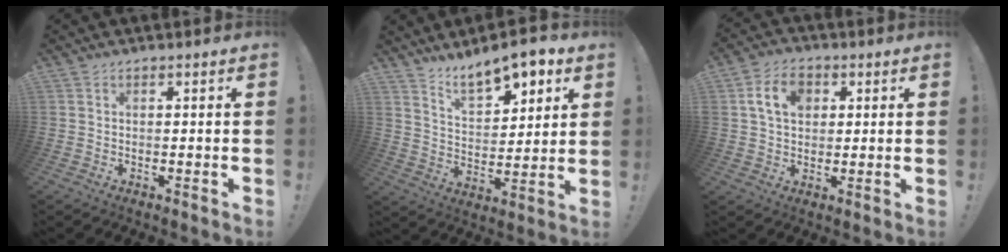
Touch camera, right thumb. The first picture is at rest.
{"total": 12.0, "force": [9.3, 4.9, 5.8], "torque": [-0.094, -0.062, 0.169]}
{"total": 9.5, "force": [2.9, 6.7, 6.0], "torque": [-0.098, 0.013, 0.055]}